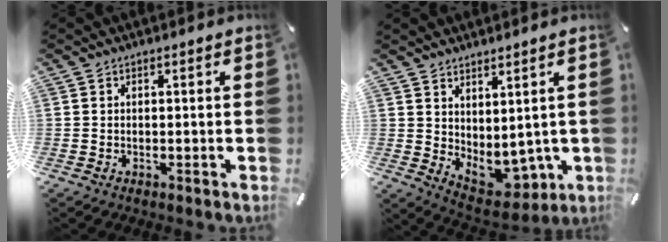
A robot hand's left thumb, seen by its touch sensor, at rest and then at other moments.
{"total": 5.3, "force": [2.3, 4.1, 2.5], "torque": [-0.025, -0.044, 0.056]}